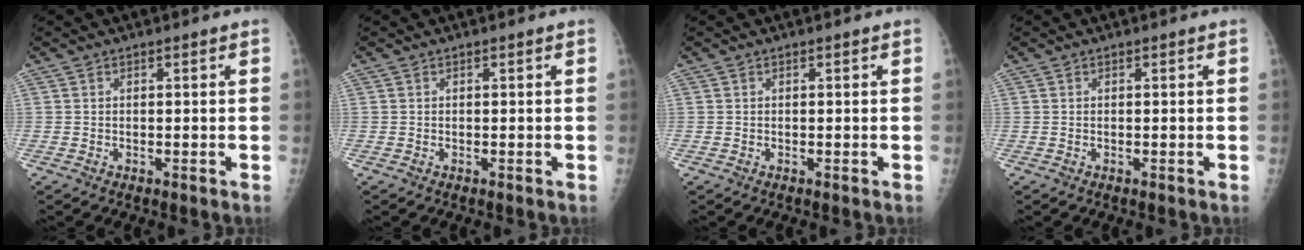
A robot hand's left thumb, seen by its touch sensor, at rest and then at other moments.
{"total": 0.0}
{"total": 0.0}
{"total": 0.0}